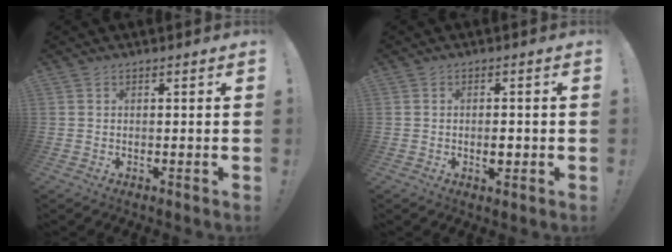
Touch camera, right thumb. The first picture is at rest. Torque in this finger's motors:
{"motor_torque": [0.47, 0.24, 0.20, -0.16, 0.00]}